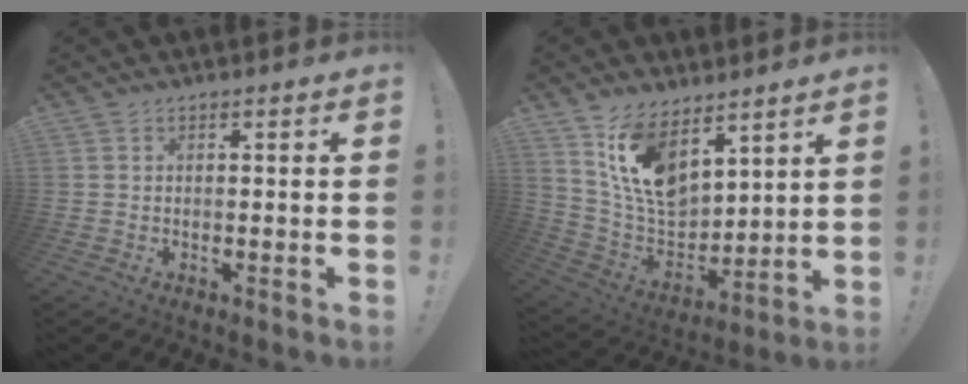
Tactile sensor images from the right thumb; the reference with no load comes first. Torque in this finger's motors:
{"motor_torque": [2.10, 2.91, 0.38, -0.12, 0.35]}